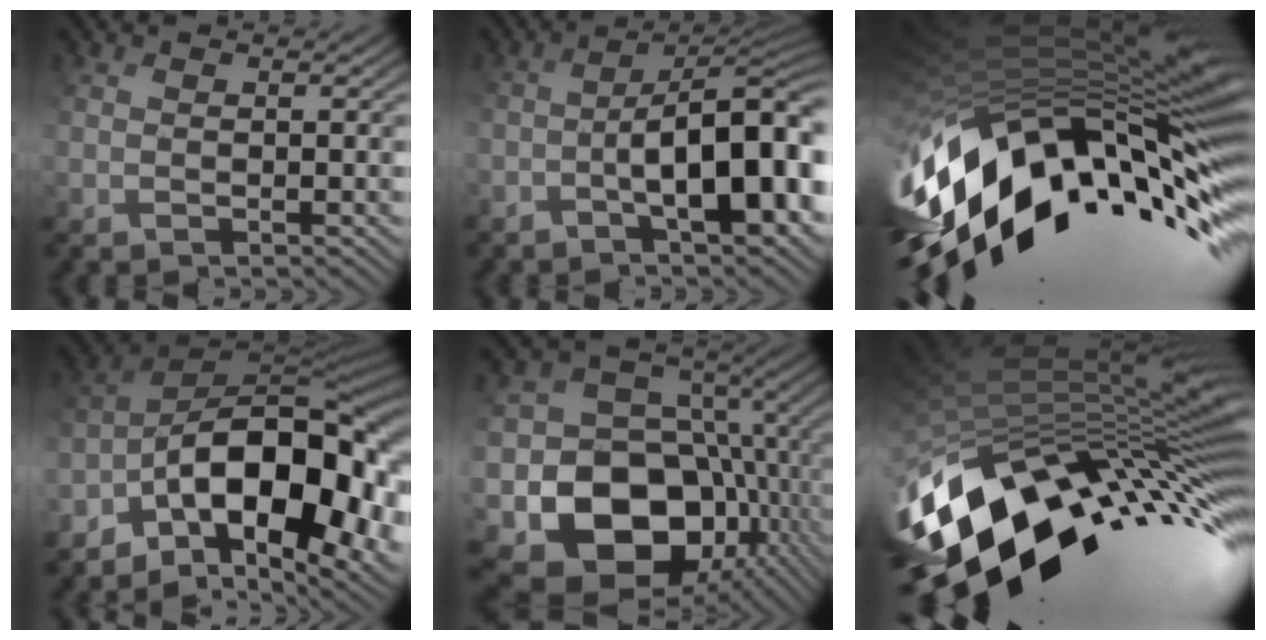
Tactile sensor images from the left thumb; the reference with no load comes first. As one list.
[{"total": 11.8, "force": [-4.3, 4.1, 10.2], "torque": [-0.125, 0.012, -0.063]}, {"total": 18.4, "force": [-6.0, 7.8, 15.5], "torque": [-0.300, -0.027, -0.099]}, {"total": 17.8, "force": [-7.6, 8.4, 13.7], "torque": [-0.231, -0.015, -0.120]}, {"total": 16.9, "force": [-4.1, 14.1, 8.4], "torque": [-0.175, -0.044, -0.043]}, {"total": 16.6, "force": [-5.4, 7.7, 13.8], "torque": [-0.265, -0.009, -0.104]}]